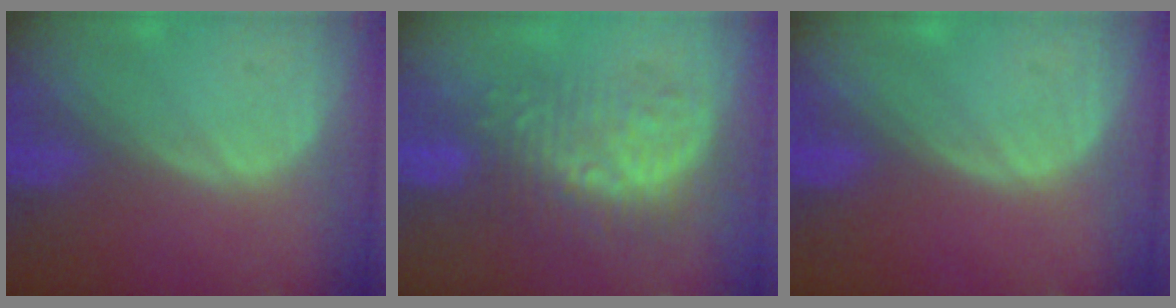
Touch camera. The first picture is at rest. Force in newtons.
{"total": 9.2, "press": 8.4, "slide": 3.9}
{"total": 0.0}